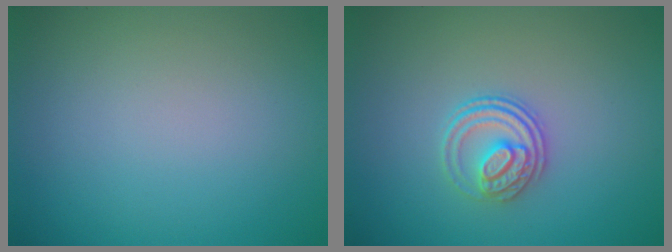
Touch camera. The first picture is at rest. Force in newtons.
{"total": 3.0, "press": 2.6, "slide": 1.5}